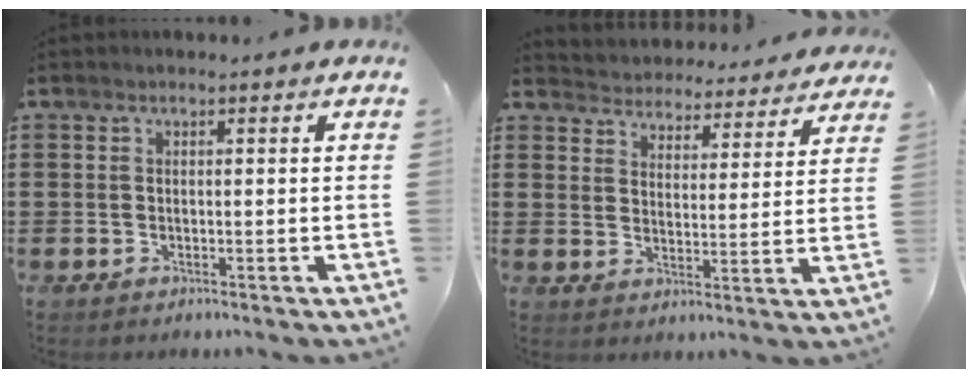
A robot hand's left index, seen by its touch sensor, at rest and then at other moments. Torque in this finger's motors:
{"motor_torque": [2.14, 0.00, 0.32, -0.01]}